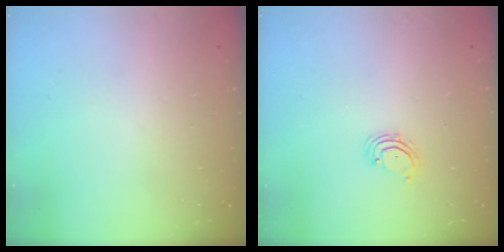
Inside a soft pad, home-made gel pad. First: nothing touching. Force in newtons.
{"total": 2.3, "press": 2.3, "slide": 0.5}